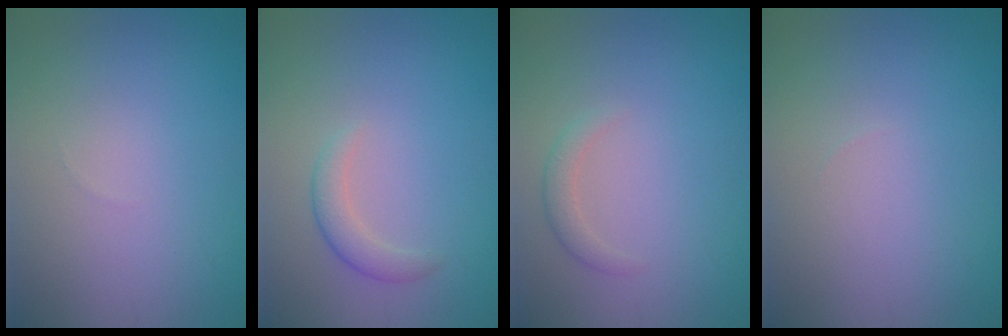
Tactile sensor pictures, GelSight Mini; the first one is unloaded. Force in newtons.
{"total": 1.8, "press": 1.8, "slide": 0.1}
{"total": 1.4, "press": 1.4, "slide": 0.1}
{"total": 0.0}